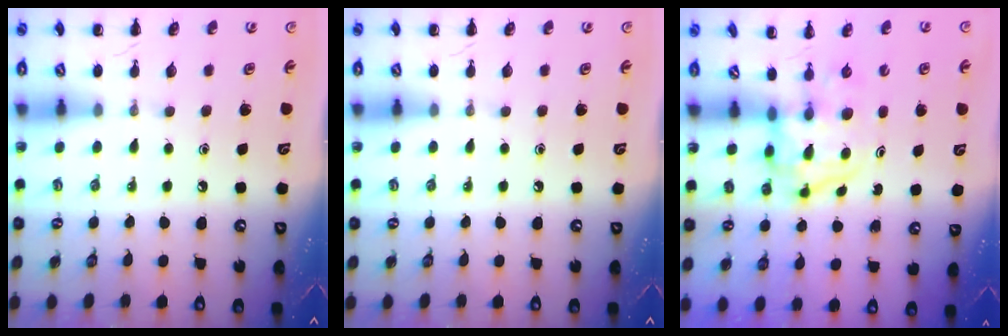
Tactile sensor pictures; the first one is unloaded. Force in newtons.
{"total": 0.0}
{"total": 3.8, "press": 3.8, "slide": 0.5}